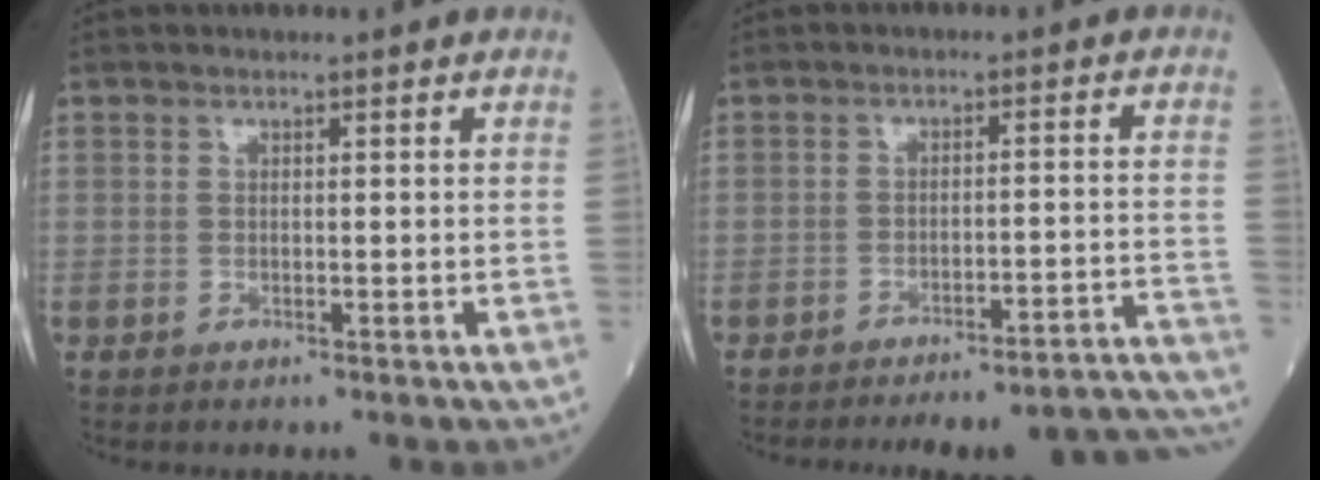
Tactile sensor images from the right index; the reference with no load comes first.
{"total": 19.7, "force": [-19.0, 0.6, 5.3], "torque": [-0.018, 0.005, -0.233]}